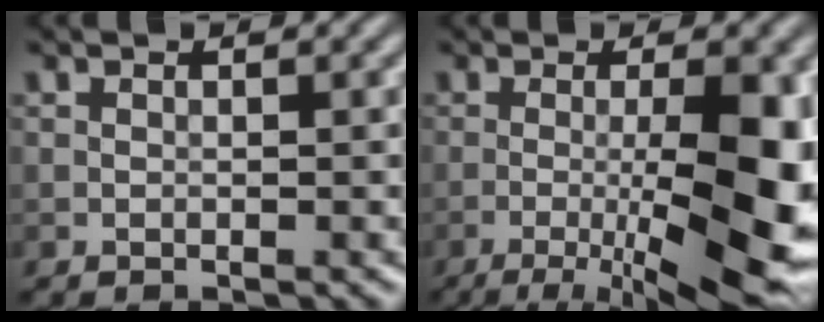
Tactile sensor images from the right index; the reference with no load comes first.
{"total": 11.1, "force": [-2.4, 2.7, 10.5], "torque": [-0.165, -0.014, -0.035]}